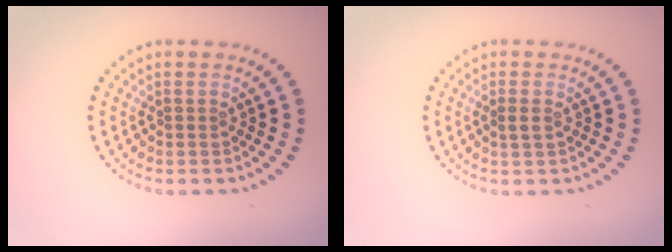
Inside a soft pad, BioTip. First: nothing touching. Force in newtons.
{"total": 1.2, "press": 1.2, "slide": 0.3}